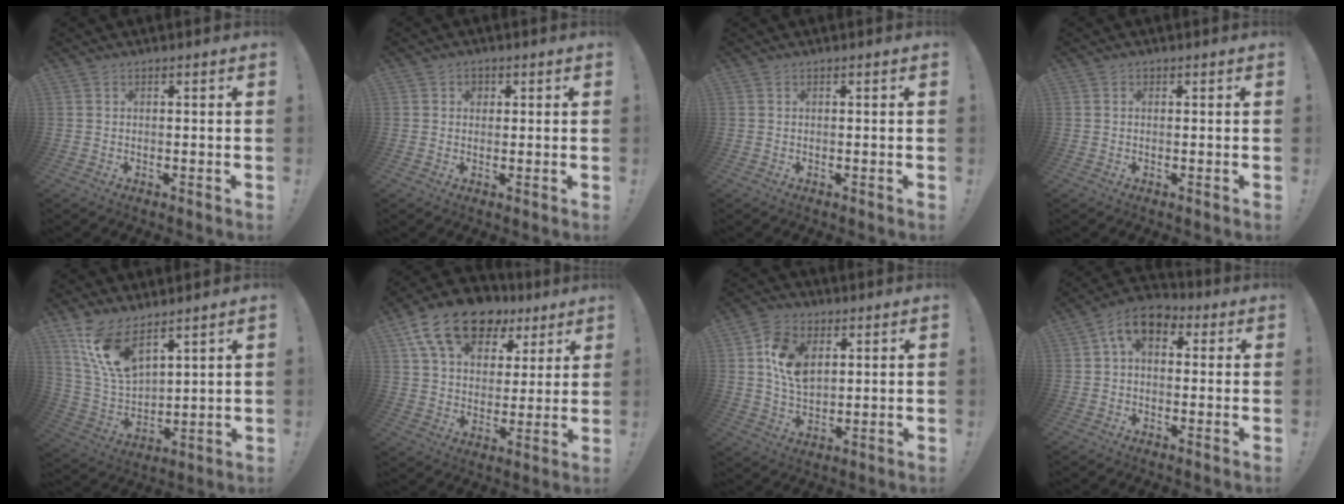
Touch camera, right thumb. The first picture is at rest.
{"total": 2.1, "force": [0.4, 1.8, 1.0], "torque": [-0.013, 0.001, 0.005]}
{"total": 0.0}
{"total": 0.0}
{"total": 13.7, "force": [9.6, 5.9, 7.8], "torque": [-0.170, -0.057, 0.186]}
{"total": 18.3, "force": [11.1, 10.5, 10.1], "torque": [-0.167, -0.063, 0.202]}
{"total": 12.3, "force": [4.1, 8.6, 7.7], "torque": [-0.139, -0.001, 0.079]}
{"total": 8.8, "force": [3.2, 5.4, 6.2], "torque": [-0.110, 0.003, 0.066]}